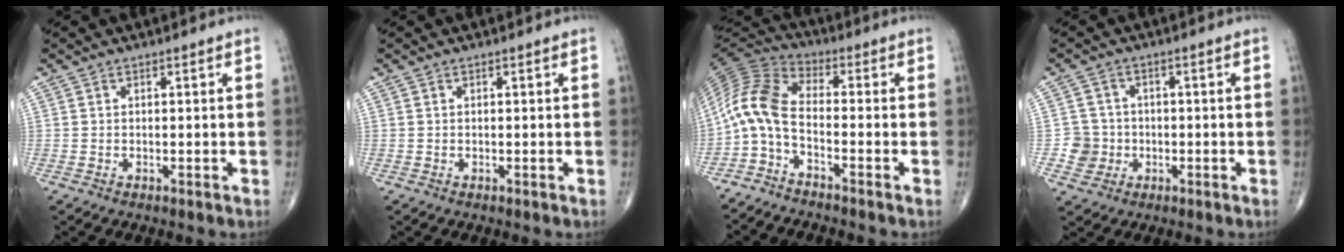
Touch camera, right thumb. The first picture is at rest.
{"total": 0.0}
{"total": 9.2, "force": [-3.2, 4.0, 7.6], "torque": [-0.164, 0.054, -0.084]}
{"total": 4.7, "force": [-1.0, 4.6, 0.3], "torque": [0.022, 0.011, -0.021]}